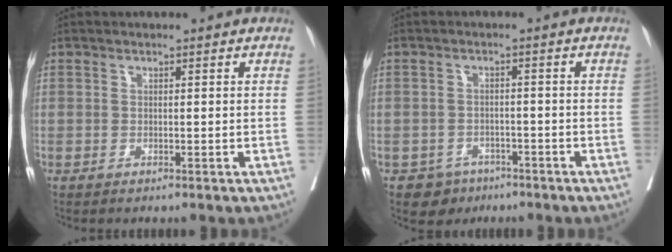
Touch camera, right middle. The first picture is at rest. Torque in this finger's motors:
{"motor_torque": [0.41, -0.41, -0.01, 0.00]}